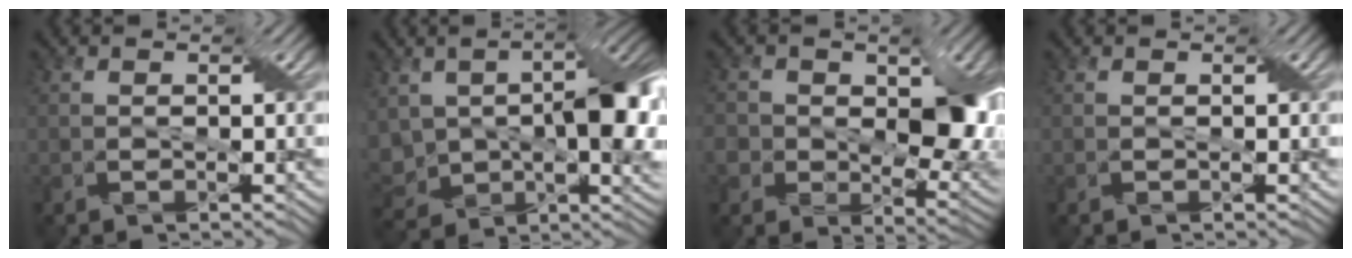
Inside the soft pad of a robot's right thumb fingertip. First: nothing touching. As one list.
[{"total": 14.5, "force": [-0.1, 7.8, 12.3], "torque": [-0.207, -0.006, 0.001]}, {"total": 11.0, "force": [1.6, 7.7, 7.7], "torque": [-0.117, -0.012, 0.024]}, {"total": 0.0}]